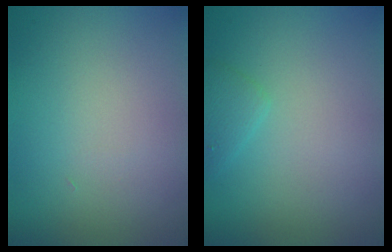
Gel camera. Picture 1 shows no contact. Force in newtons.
{"total": 1.2, "press": 1.2, "slide": 0.0}